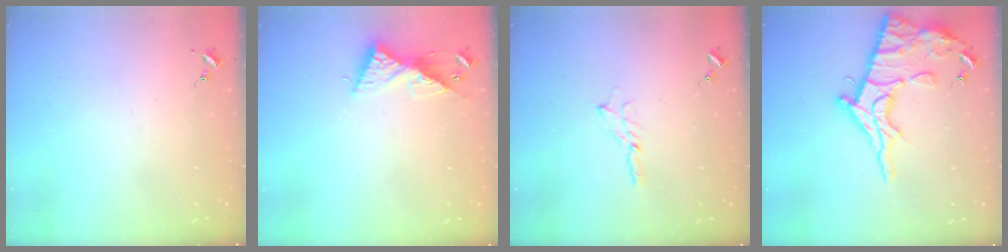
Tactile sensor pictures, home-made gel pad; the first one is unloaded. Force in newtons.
{"total": 9.3, "press": 9.3, "slide": 0.7}
{"total": 2.0, "press": 2.0, "slide": 0.2}
{"total": 18.4, "press": 18.4, "slide": 1.4}